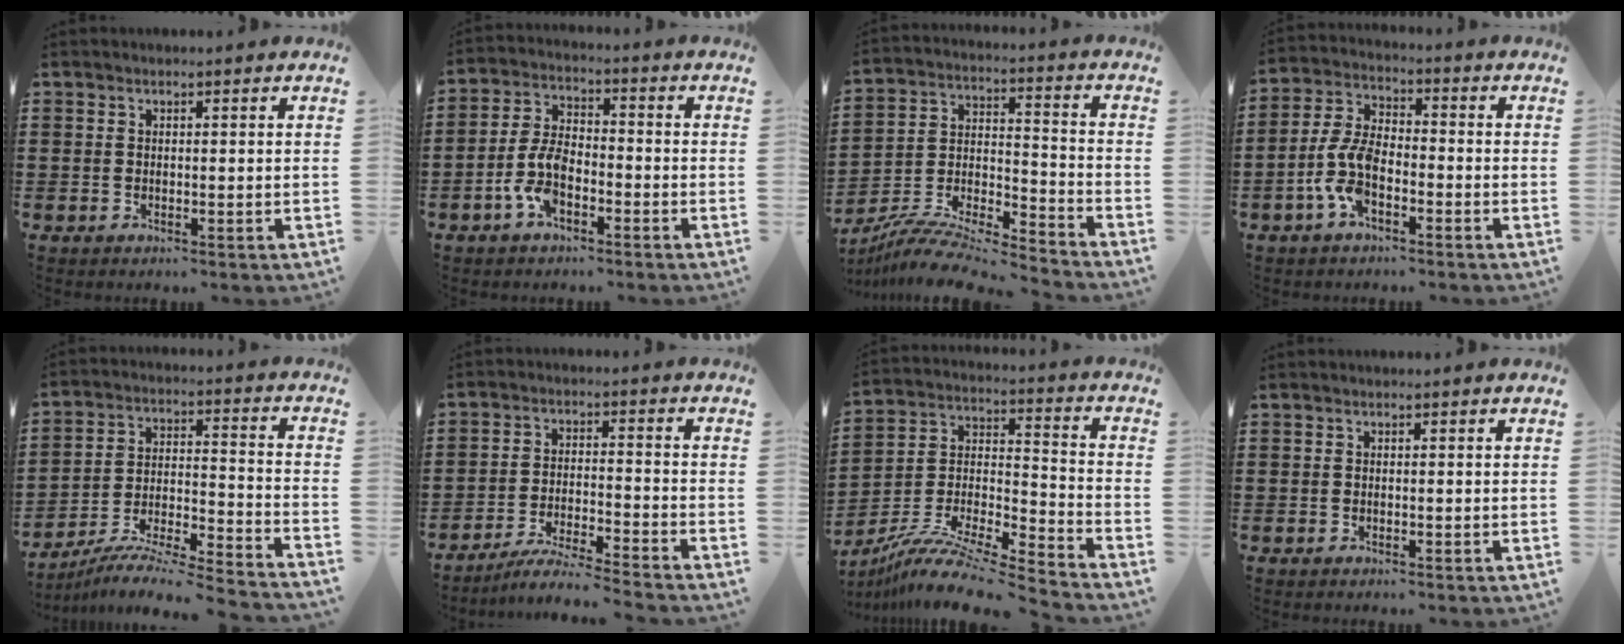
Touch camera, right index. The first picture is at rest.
{"total": 6.9, "force": [-2.9, 3.4, 5.3], "torque": [-0.133, -0.001, -0.062]}
{"total": 10.0, "force": [-9.4, 1.0, 3.3], "torque": [-0.058, 0.014, -0.187]}
{"total": 7.8, "force": [-2.9, 3.8, 6.2], "torque": [-0.156, -0.005, -0.061]}
{"total": 7.1, "force": [-6.6, -0.2, 2.5], "torque": [-0.044, -0.009, -0.136]}
{"total": 5.2, "force": [-4.9, -0.3, 1.7], "torque": [-0.037, -0.010, -0.098]}
{"total": 11.1, "force": [-9.7, 1.0, 5.4], "torque": [-0.109, 0.006, -0.195]}
{"total": 0.0}